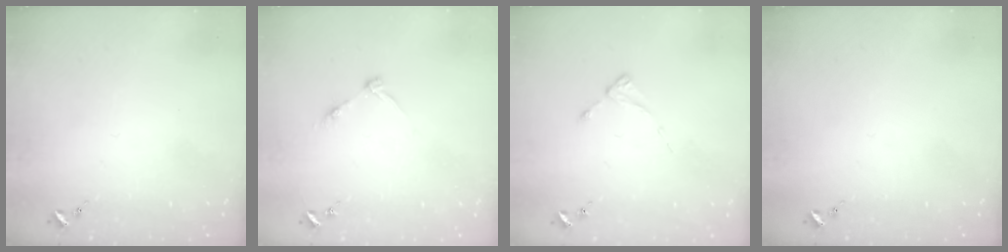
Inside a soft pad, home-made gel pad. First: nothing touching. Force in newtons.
{"total": 4.6, "press": 4.6, "slide": 0.5}
{"total": 1.9, "press": 1.8, "slide": 0.3}
{"total": 0.0}